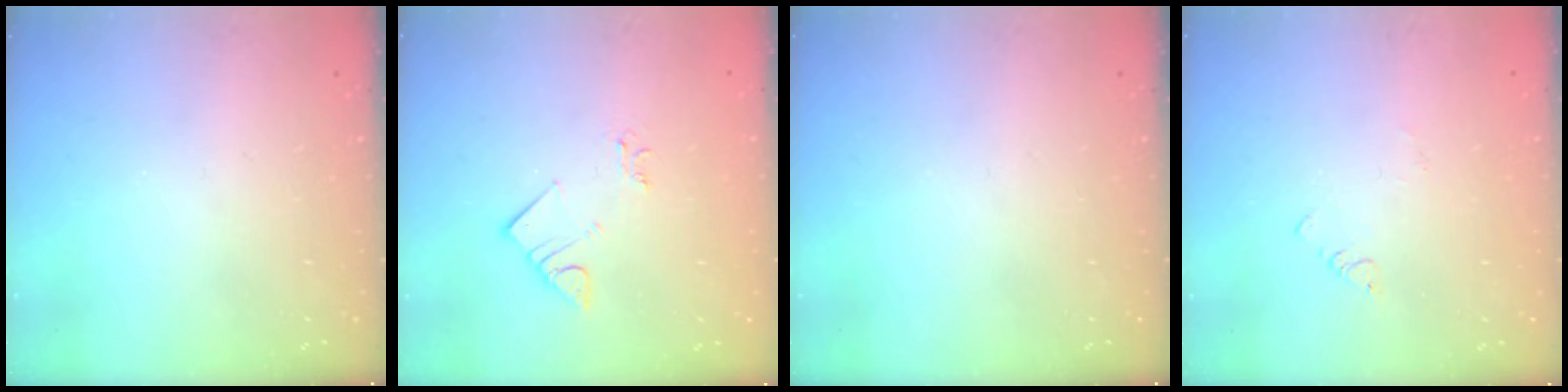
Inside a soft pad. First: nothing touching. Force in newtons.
{"total": 3.3, "press": 3.3, "slide": 0.3}
{"total": 0.0}
{"total": 2.1, "press": 2.1, "slide": 0.3}